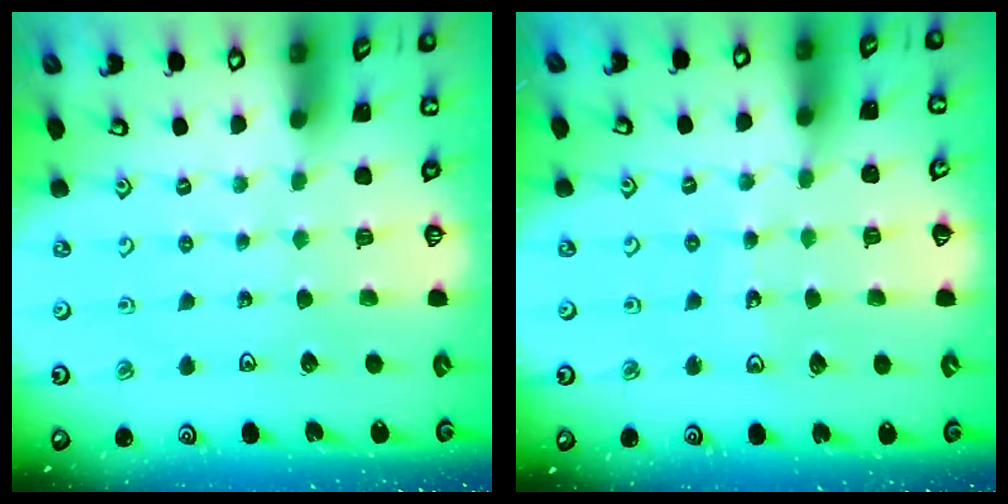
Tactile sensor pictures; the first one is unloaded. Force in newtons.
{"total": 7.8, "press": 7.6, "slide": 1.5}